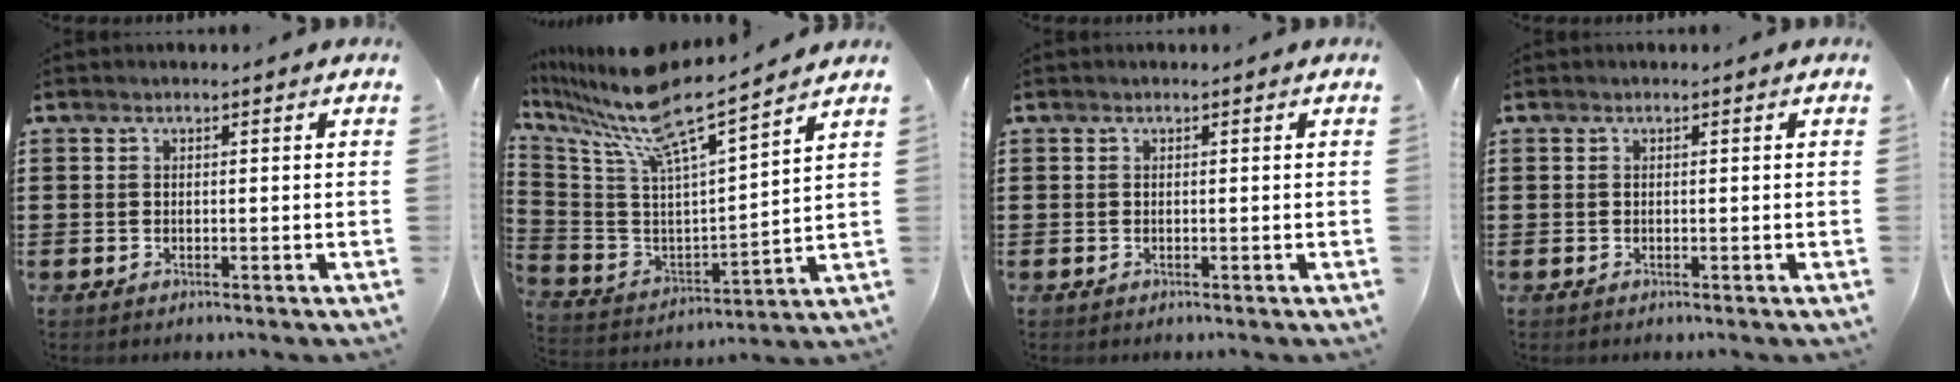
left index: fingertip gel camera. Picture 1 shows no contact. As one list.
[{"total": 10.9, "force": [8.8, 0.5, 6.4], "torque": [-0.164, -0.066, 0.140]}, {"total": 0.0}, {"total": 0.0}]